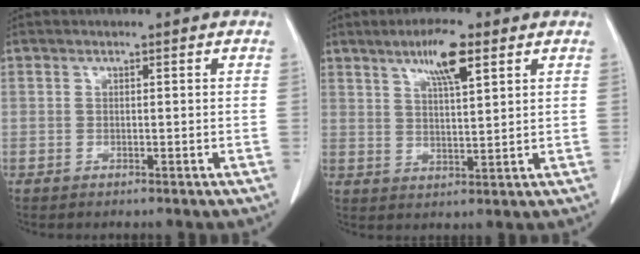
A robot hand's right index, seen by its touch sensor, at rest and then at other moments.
{"total": 7.0, "force": [4.0, 1.1, 5.6], "torque": [-0.101, 0.003, 0.068]}